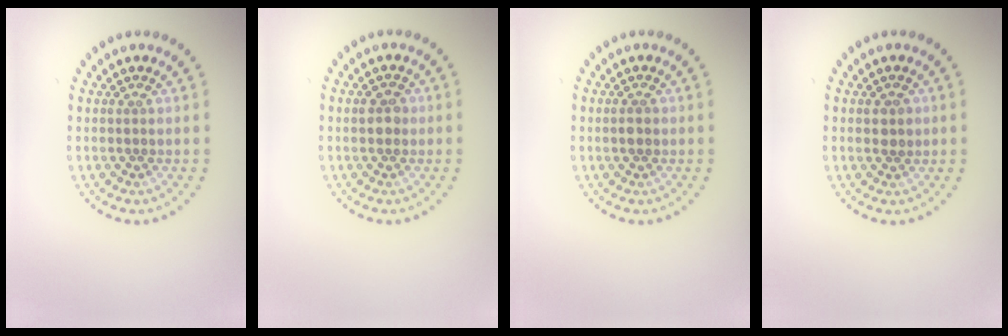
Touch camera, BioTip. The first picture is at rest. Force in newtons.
{"total": 1.6, "press": 1.5, "slide": 0.3}
{"total": 1.4, "press": 1.4, "slide": 0.1}
{"total": 1.4, "press": 1.4, "slide": 0.3}